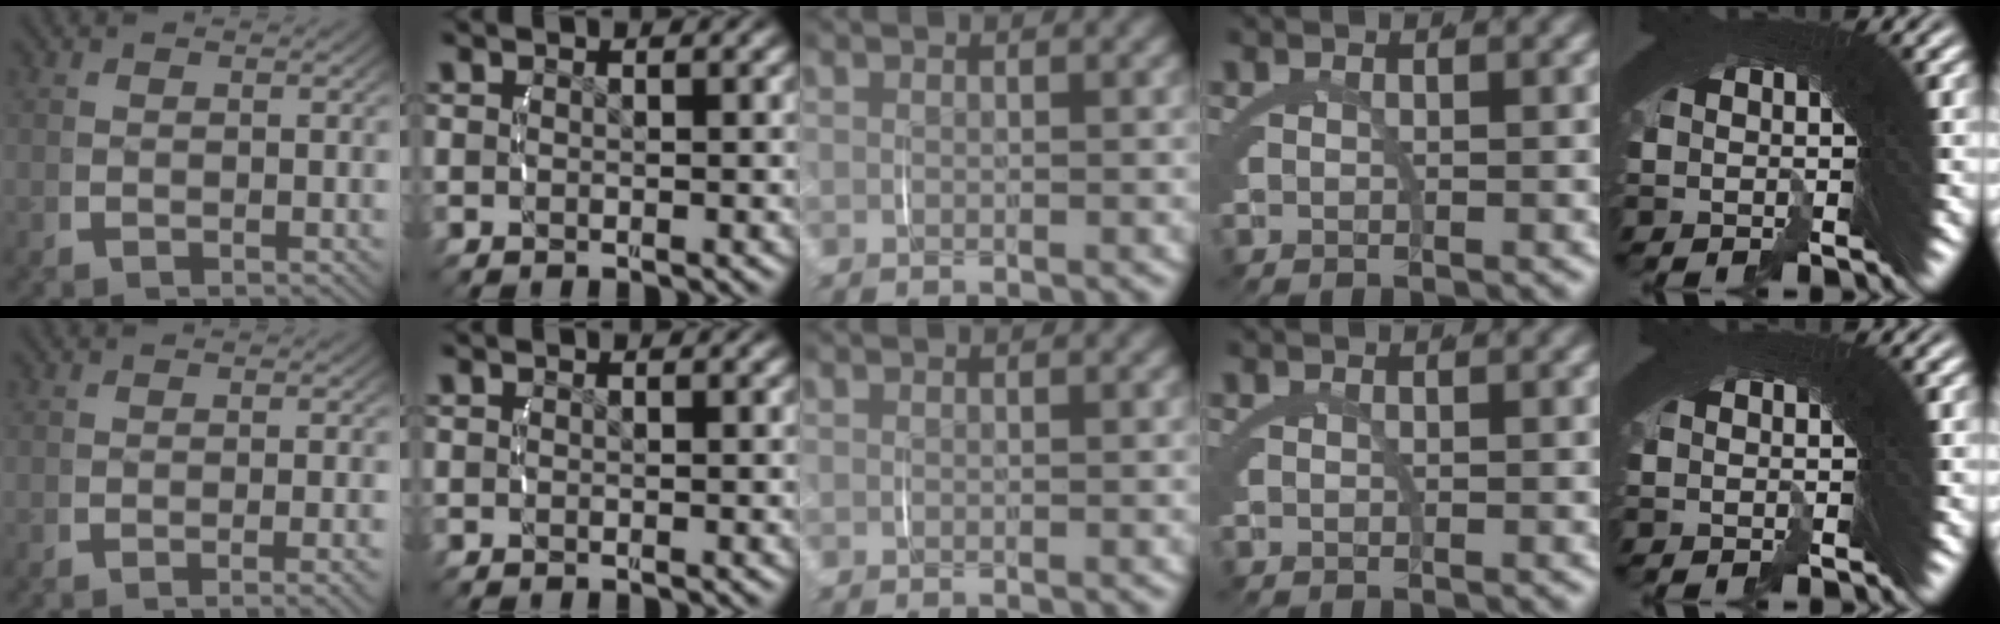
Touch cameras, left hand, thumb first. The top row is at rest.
{"thumb": {"total": 2.2, "force": [-1.2, 0.1, 1.9], "torque": [-0.028, 0.005, -0.022]}}